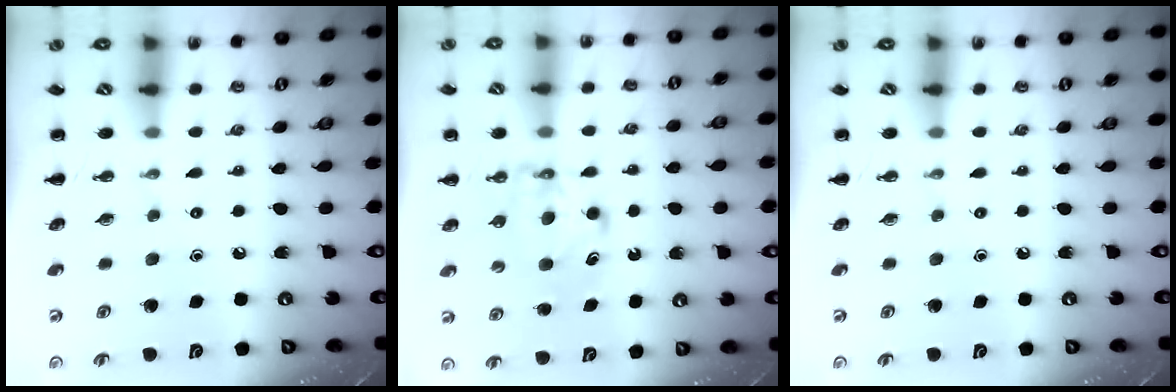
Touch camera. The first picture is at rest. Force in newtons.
{"total": 6.1, "press": 6.0, "slide": 0.7}
{"total": 0.0}